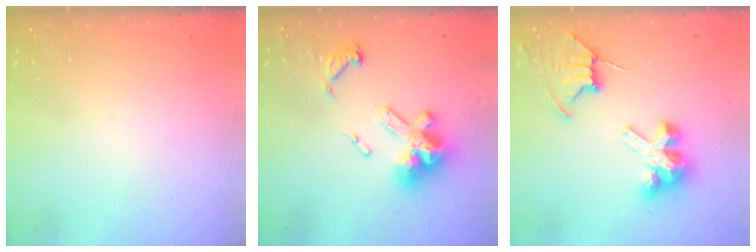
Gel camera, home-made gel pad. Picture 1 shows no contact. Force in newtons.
{"total": 13.6, "press": 13.6, "slide": 0.6}
{"total": 9.4, "press": 9.4, "slide": 0.7}